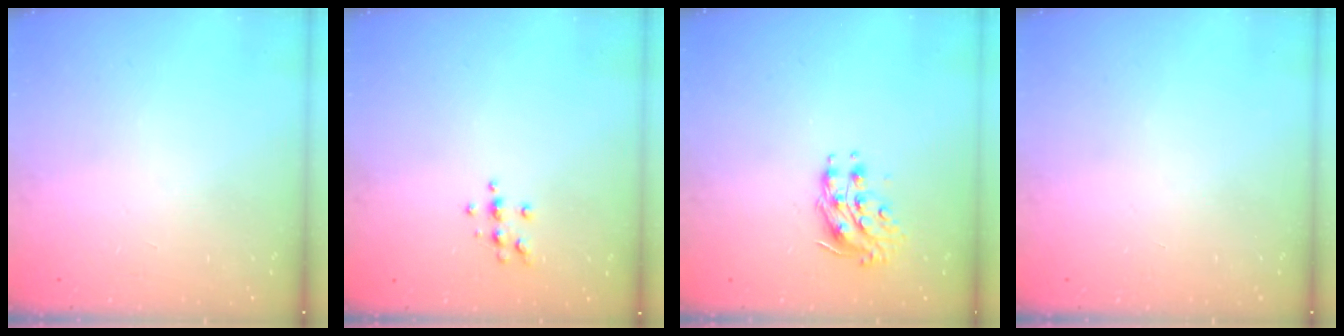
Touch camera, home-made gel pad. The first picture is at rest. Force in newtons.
{"total": 6.2, "press": 6.1, "slide": 1.3}
{"total": 9.0, "press": 9.0, "slide": 0.1}
{"total": 0.0}